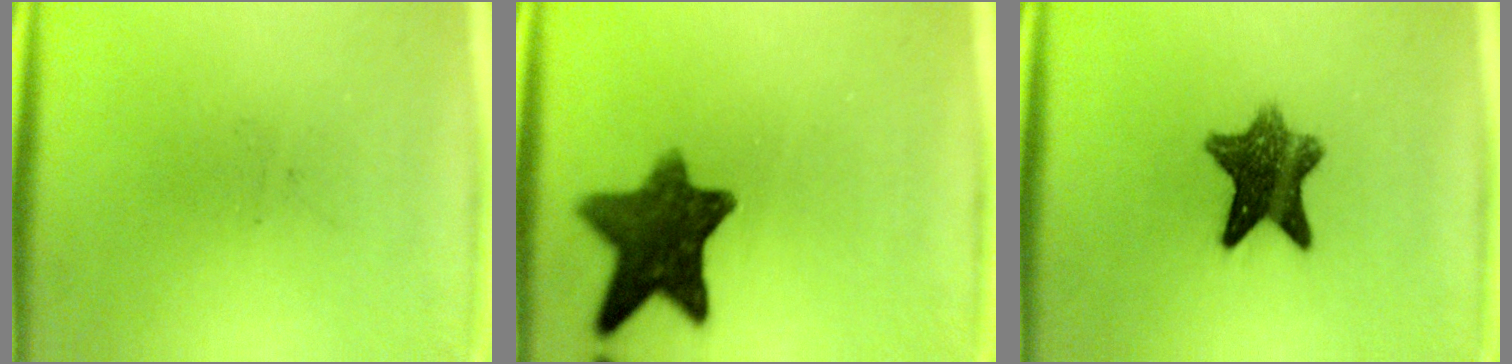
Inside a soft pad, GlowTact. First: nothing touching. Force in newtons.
{"total": 10.8}
{"total": 9.3}